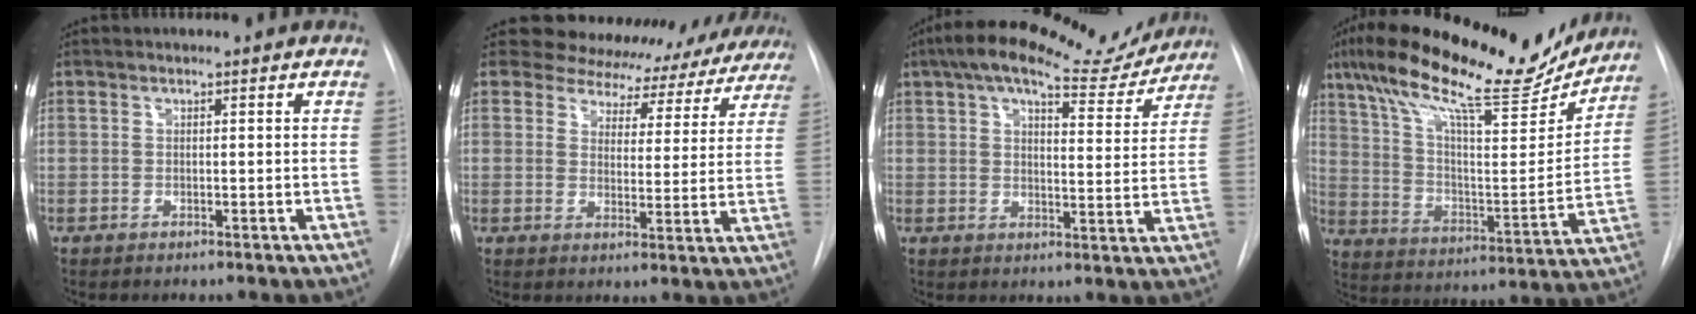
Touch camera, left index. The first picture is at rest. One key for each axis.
{"total": 19.7, "fx": 18.3, "fy": 6.9, "fz": 2.4, "tx": -0.017, "ty": -0.025, "tz": 0.199}
{"total": 17.1, "fx": 14.8, "fy": 4.2, "fz": 7.6, "tx": -0.111, "ty": 0.014, "tz": 0.194}
{"total": 24.0, "fx": 19.6, "fy": 4.9, "fz": 13.0, "tx": -0.224, "ty": 0.007, "tz": 0.298}